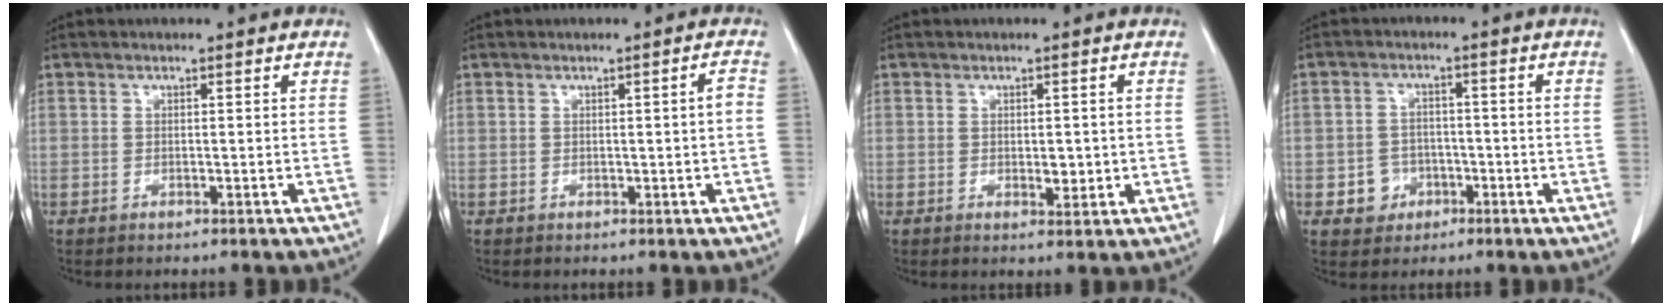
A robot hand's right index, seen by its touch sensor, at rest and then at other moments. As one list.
[{"total": 1.8, "force": [0.0, 0.0, 1.8], "torque": [-0.024, 0.003, 0.001]}, {"total": 2.4, "force": [-0.1, 1.3, 2.1], "torque": [-0.027, -0.002, 0.003]}, {"total": 4.3, "force": [-1.5, 3.9, 0.9], "torque": [-0.005, 0.011, -0.019]}]